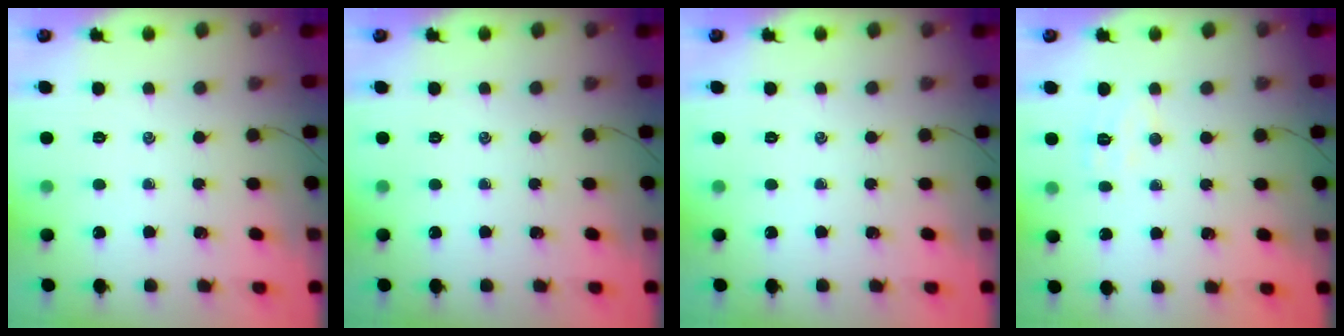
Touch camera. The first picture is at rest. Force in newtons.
{"total": 0.0}
{"total": 0.0}
{"total": 5.2, "press": 5.1, "slide": 1.2}